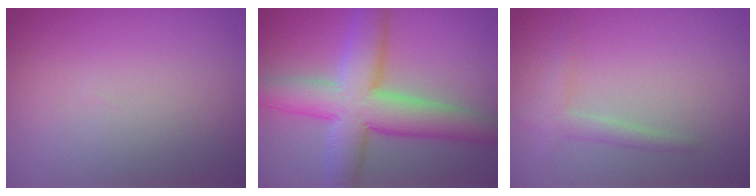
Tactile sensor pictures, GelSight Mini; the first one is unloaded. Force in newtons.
{"total": 8.9, "press": 8.9, "slide": 0.5}
{"total": 1.6, "press": 1.6, "slide": 0.0}